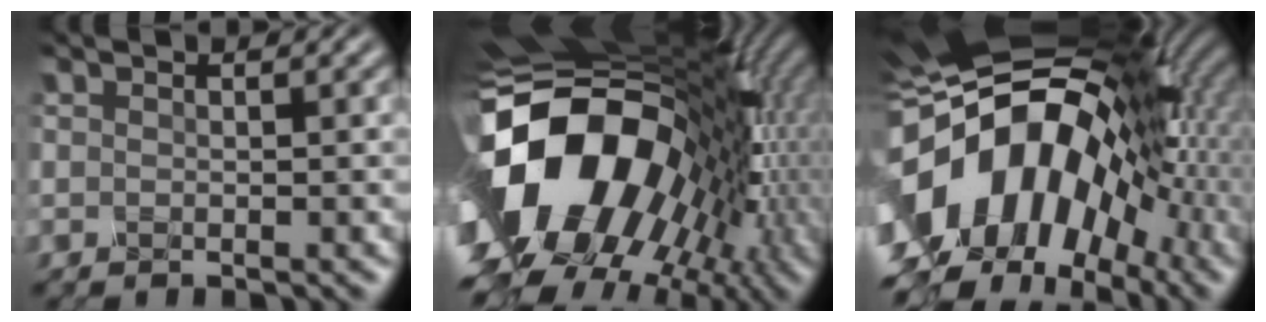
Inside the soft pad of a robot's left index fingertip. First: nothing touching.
{"total": 19.3, "force": [-2.2, 13.5, 13.6], "torque": [-0.263, -0.017, -0.031]}
{"total": 19.3, "force": [-3.0, 12.9, 14.1], "torque": [-0.276, 0.000, -0.063]}